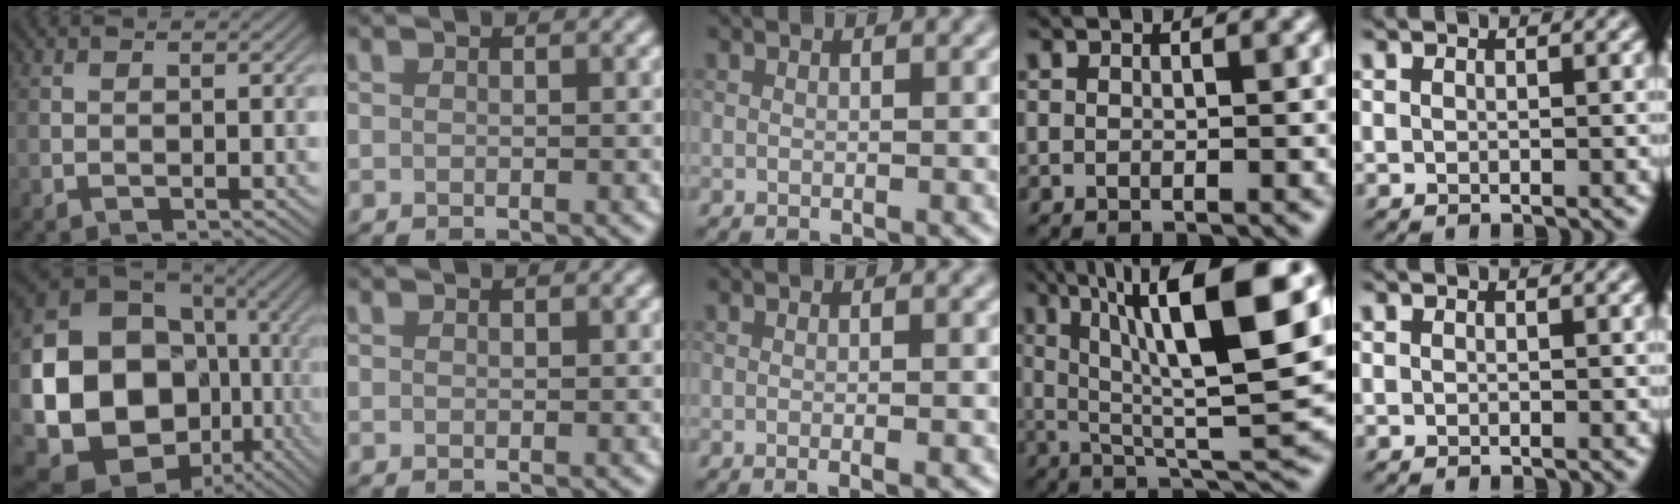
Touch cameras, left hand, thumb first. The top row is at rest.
{"thumb": {"total": 21.6, "force": [-3.2, 18.5, 10.7], "torque": [-0.224, -0.059, -0.044]}, "middle": {"total": 1.4, "force": [-0.7, 0.1, 1.2], "torque": [-0.020, 0.003, -0.007]}, "ring": {"total": 13.0, "force": [4.5, 3.1, 11.8], "torque": [-0.187, 0.015, 0.080]}}